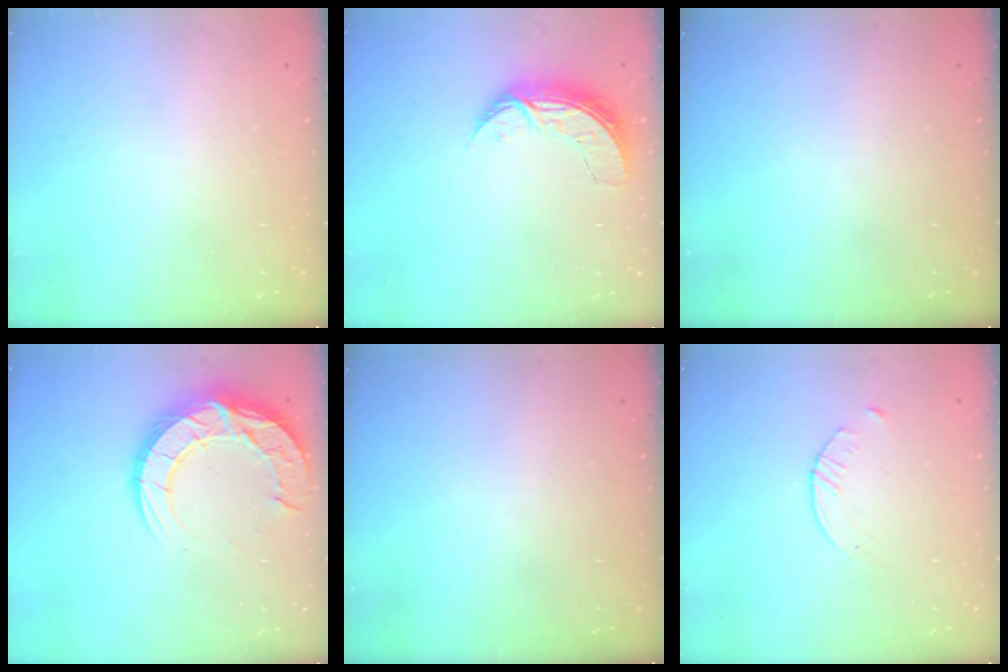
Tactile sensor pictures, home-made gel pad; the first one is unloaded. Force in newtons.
{"total": 7.3, "press": 7.3, "slide": 0.7}
{"total": 0.0}
{"total": 17.9, "press": 17.8, "slide": 1.3}
{"total": 0.0}
{"total": 2.0, "press": 2.0, "slide": 0.3}